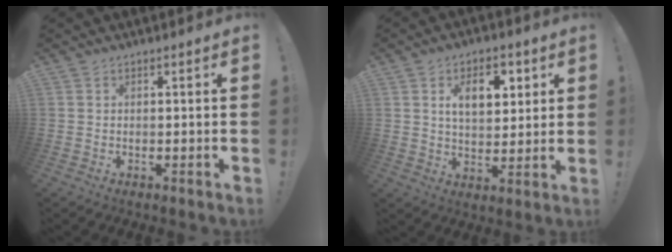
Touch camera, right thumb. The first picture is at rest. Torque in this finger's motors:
{"motor_torque": [0.42, 0.48, 0.04, 0.03, 0.03]}